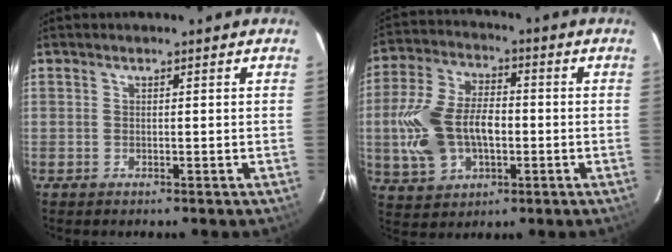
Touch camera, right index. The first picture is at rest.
{"total": 15.4, "force": [-2.0, 9.7, 11.8], "torque": [-0.260, 0.011, -0.027]}